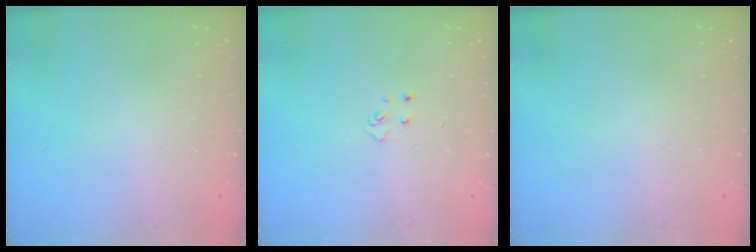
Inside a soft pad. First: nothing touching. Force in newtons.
{"total": 3.3, "press": 3.3, "slide": 0.4}
{"total": 0.0}